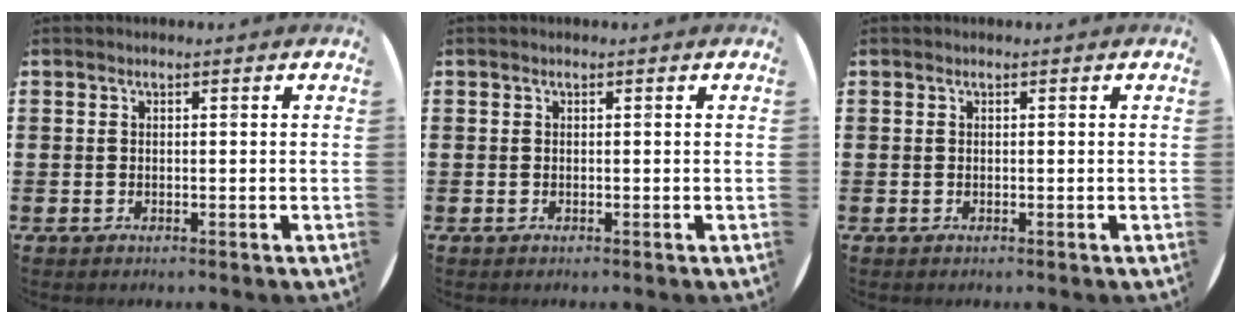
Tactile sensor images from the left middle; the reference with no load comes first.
{"total": 0.0}
{"total": 0.0}